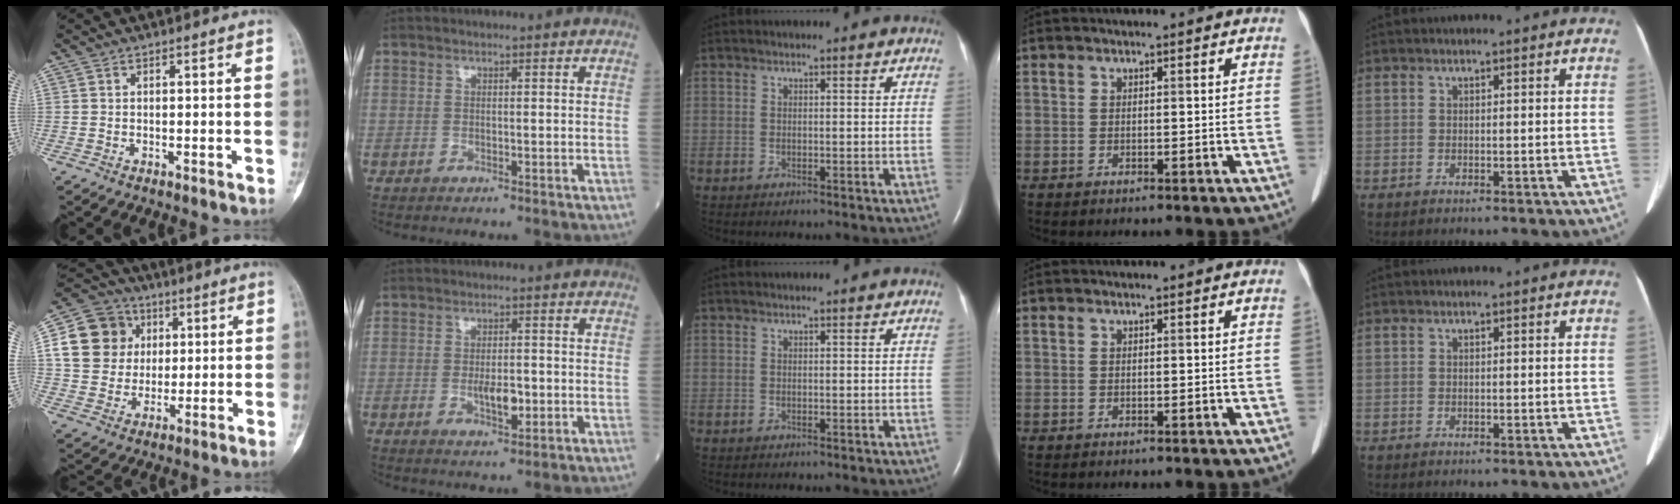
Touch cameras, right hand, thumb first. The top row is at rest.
{"thumb": {"total": 13.8, "force": [3.1, 12.7, 4.5], "torque": [-0.058, 0.013, 0.057]}, "index": {"total": 3.9, "force": [-0.8, 1.4, 3.5], "torque": [-0.058, 0.000, -0.010]}}